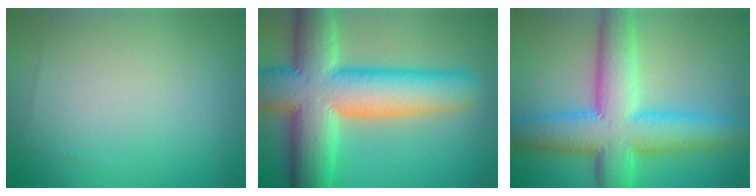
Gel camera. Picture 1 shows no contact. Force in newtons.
{"total": 14.0, "press": 14.0, "slide": 0.8}
{"total": 9.8, "press": 9.8, "slide": 0.1}